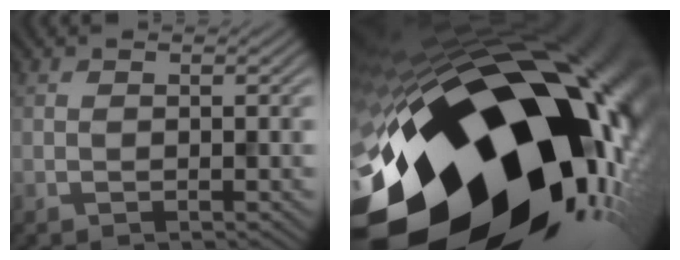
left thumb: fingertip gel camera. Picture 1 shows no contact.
{"total": 23.7, "force": [-7.3, 14.4, 17.4], "torque": [-0.322, -0.081, -0.109]}